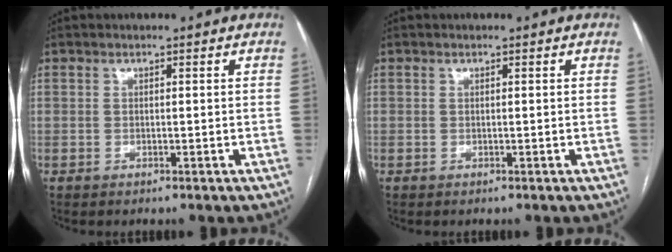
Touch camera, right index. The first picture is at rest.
{"total": 0.0}